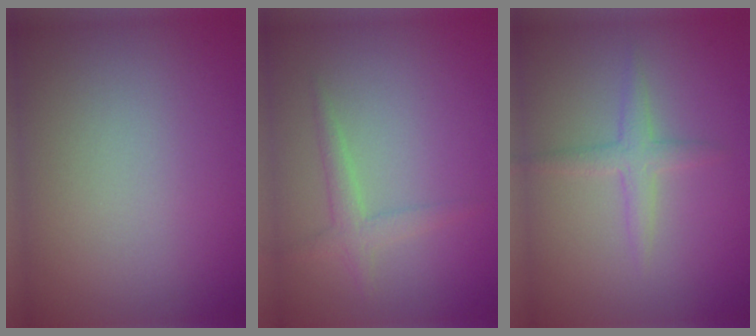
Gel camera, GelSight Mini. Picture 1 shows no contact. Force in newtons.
{"total": 1.8, "press": 1.8, "slide": 0.0}
{"total": 1.7, "press": 1.7, "slide": 0.1}